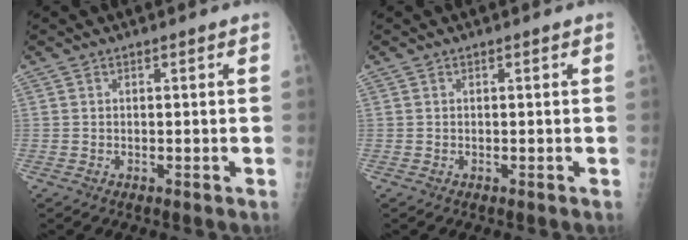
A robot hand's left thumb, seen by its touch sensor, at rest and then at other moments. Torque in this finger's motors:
{"motor_torque": [0.01, 0.01, -0.01, -0.01, 0.00]}